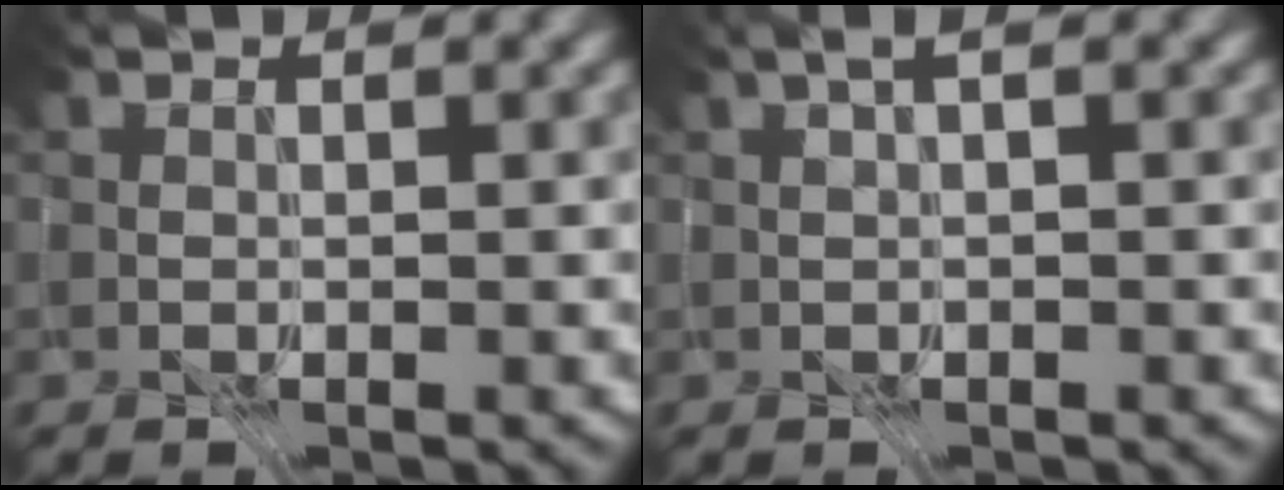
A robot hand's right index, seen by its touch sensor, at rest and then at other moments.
{"total": 1.5, "force": [-0.3, -0.9, 1.1], "torque": [-0.015, -0.009, 0.006]}